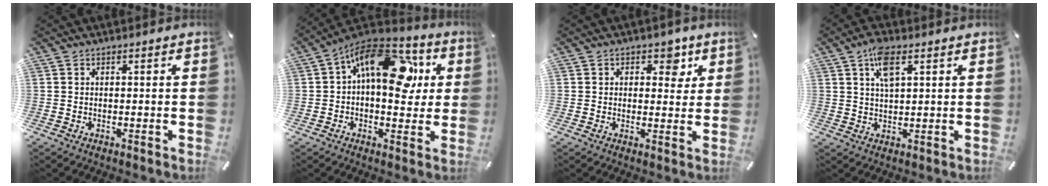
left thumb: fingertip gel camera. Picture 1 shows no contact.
{"total": 19.5, "force": [5.0, 11.2, 15.2], "torque": [-0.207, -0.007, 0.085]}
{"total": 5.6, "force": [2.5, 3.9, 3.2], "torque": [-0.016, -0.011, 0.033]}
{"total": 6.3, "force": [3.0, 2.5, 4.9], "torque": [-0.098, 0.003, 0.052]}